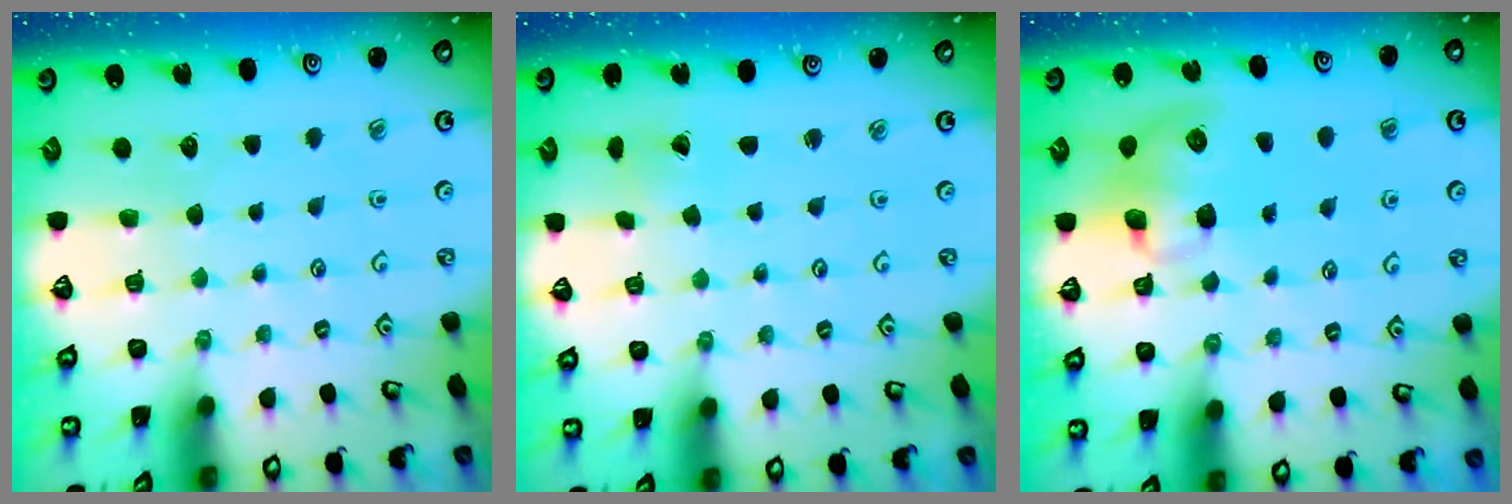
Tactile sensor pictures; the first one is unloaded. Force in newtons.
{"total": 0.6, "press": 0.6, "slide": 0.1}
{"total": 9.2, "press": 9.1, "slide": 1.1}